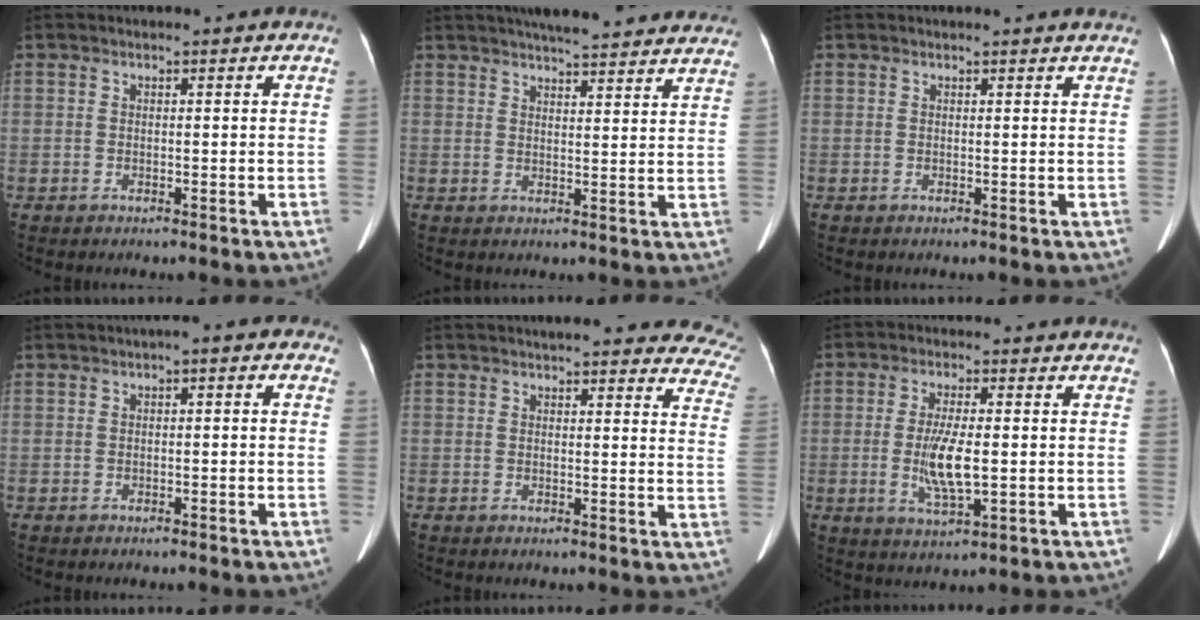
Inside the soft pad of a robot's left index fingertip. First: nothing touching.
{"total": 19.7, "force": [17.6, 2.8, 8.3], "torque": [-0.113, 0.023, 0.216]}
{"total": 2.7, "force": [2.6, 0.4, 0.6], "torque": [-0.010, 0.006, 0.020]}
{"total": 2.1, "force": [0.4, 0.8, 1.9], "torque": [-0.020, 0.016, -0.003]}
{"total": 17.9, "force": [15.9, 4.1, 7.1], "torque": [-0.055, -0.031, 0.154]}
{"total": 7.0, "force": [-0.7, 1.5, 6.8], "torque": [-0.140, -0.010, -0.010]}